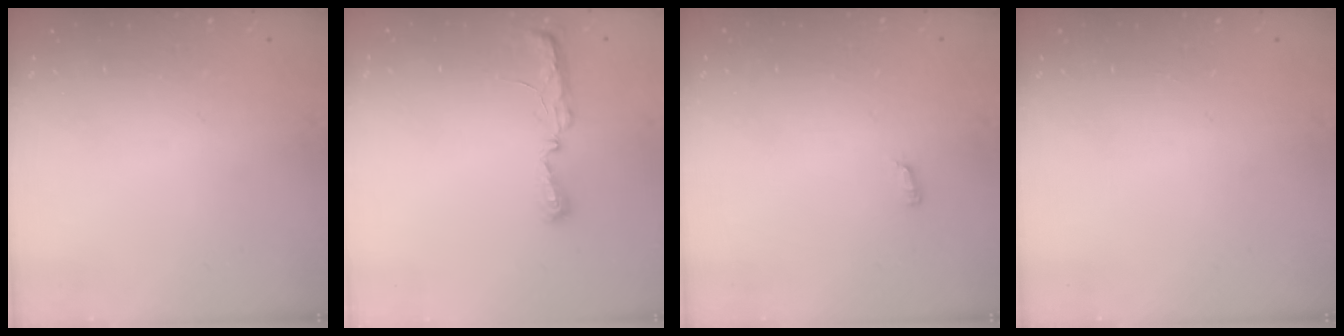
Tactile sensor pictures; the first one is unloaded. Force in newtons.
{"total": 5.4, "press": 5.3, "slide": 0.7}
{"total": 6.4, "press": 3.8, "slide": 5.1}
{"total": 0.0}